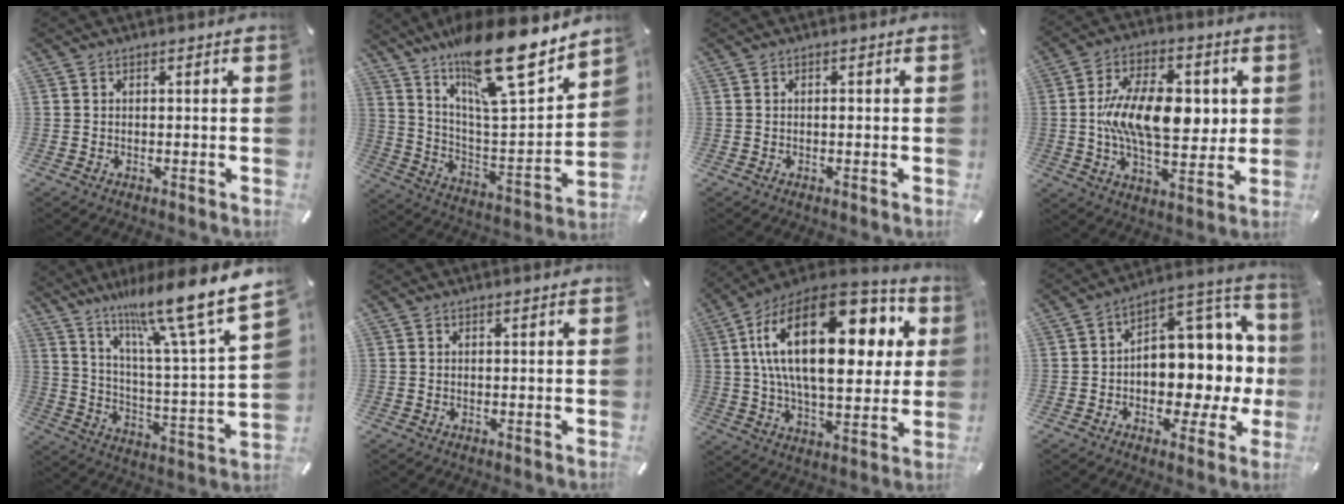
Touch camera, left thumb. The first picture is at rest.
{"total": 21.7, "force": [18.6, 3.5, 10.7], "torque": [-0.190, -0.144, 0.310]}
{"total": 0.6, "force": [0.0, 0.2, 0.6], "torque": [-0.013, -0.001, -0.001]}
{"total": 17.9, "force": [1.3, 9.8, 14.9], "torque": [-0.272, 0.002, 0.020]}
{"total": 17.0, "force": [14.3, 0.7, 9.3], "torque": [-0.167, -0.113, 0.229]}
{"total": 0.0}
{"total": 28.4, "force": [8.4, 14.5, 23.0], "torque": [-0.415, -0.038, 0.130]}
{"total": 11.9, "force": [1.1, 9.0, 7.8], "torque": [-0.070, -0.036, 0.025]}